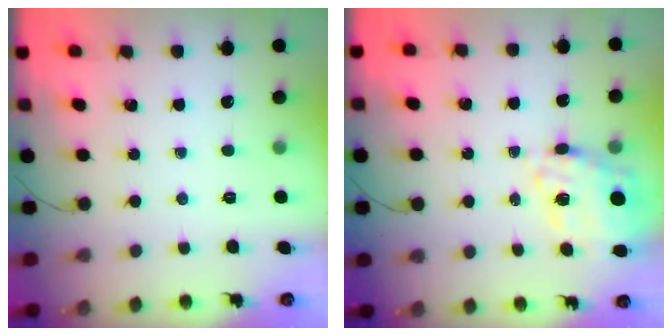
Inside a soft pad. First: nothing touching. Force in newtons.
{"total": 9.7, "press": 9.1, "slide": 3.3}